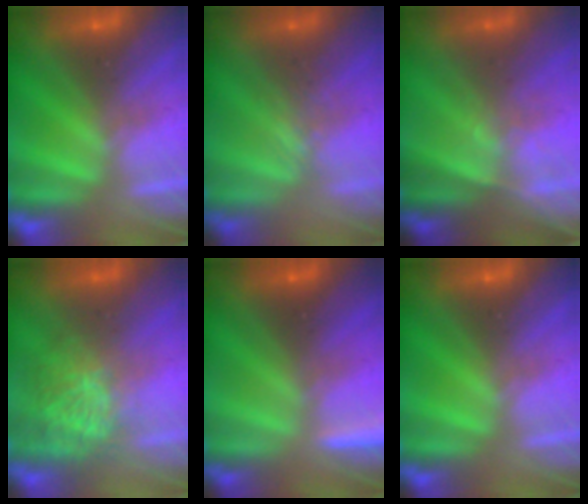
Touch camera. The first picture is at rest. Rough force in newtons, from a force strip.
{"total": 2.5}
{"total": 1.4}
{"total": 3.6}
{"total": 3.8}
{"total": 0.0}